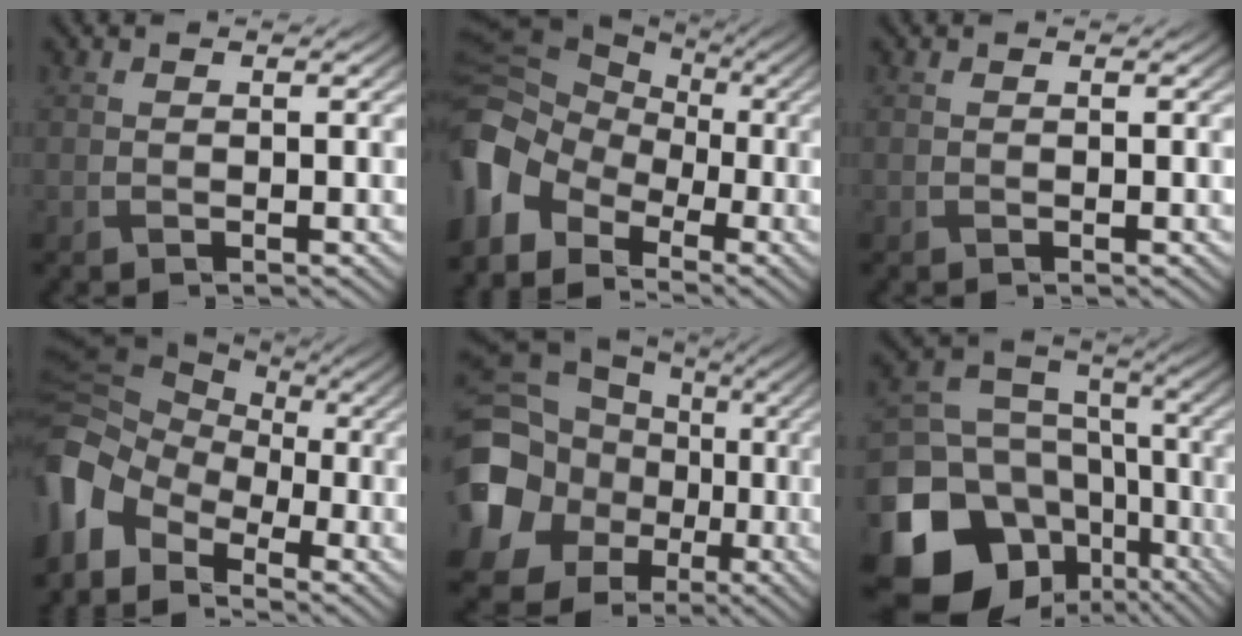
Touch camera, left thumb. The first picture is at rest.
{"total": 10.0, "force": [-4.0, 7.6, 5.1], "torque": [-0.151, -0.014, -0.091]}
{"total": 0.0}
{"total": 10.4, "force": [-4.7, 7.3, 5.8], "torque": [-0.167, -0.014, -0.098]}
{"total": 20.0, "force": [-1.8, 17.7, 9.0], "torque": [-0.261, -0.037, -0.044]}
{"total": 20.0, "force": [-8.6, 16.0, 8.4], "torque": [-0.218, -0.055, -0.130]}